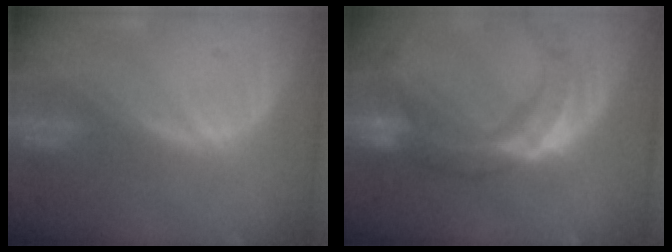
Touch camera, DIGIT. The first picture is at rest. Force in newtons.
{"total": 11.5, "press": 9.8, "slide": 5.9}